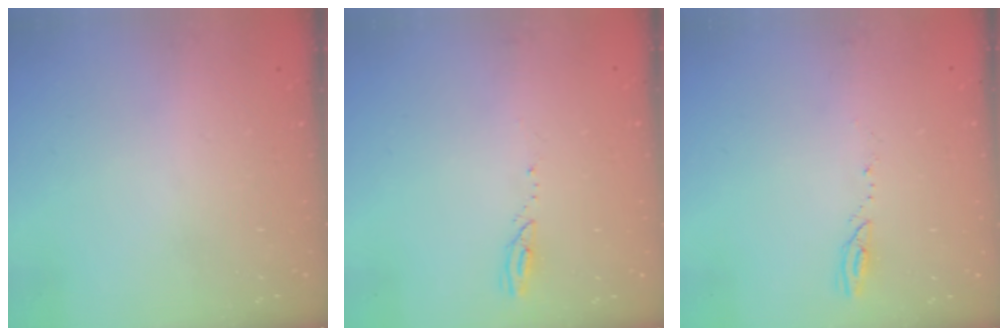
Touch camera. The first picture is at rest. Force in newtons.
{"total": 2.4, "press": 2.4, "slide": 0.3}
{"total": 2.6, "press": 2.6, "slide": 0.3}